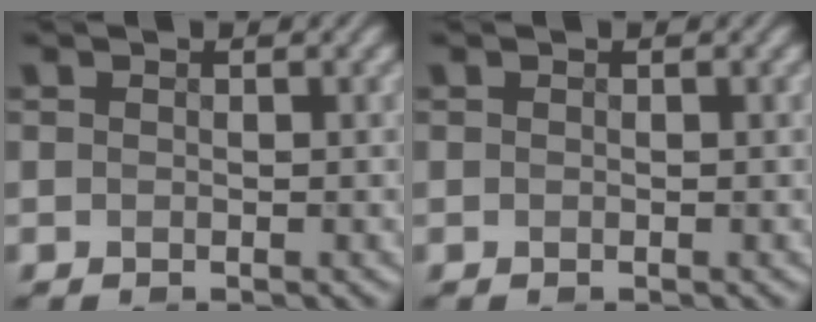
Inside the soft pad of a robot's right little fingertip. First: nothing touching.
{"total": 0.0}